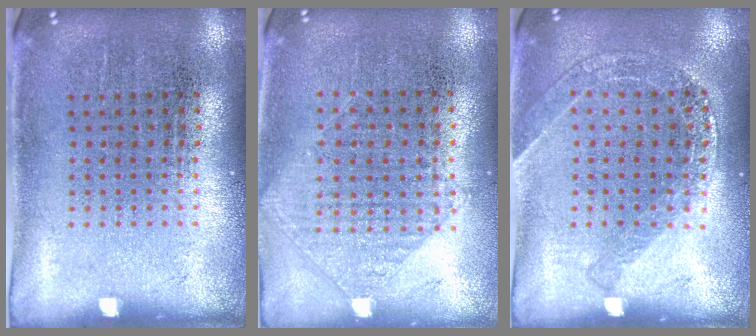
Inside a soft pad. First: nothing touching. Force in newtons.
{"total": 0.9, "press": 0.9, "slide": 0.3}
{"total": 1.4, "press": 1.3, "slide": 0.3}